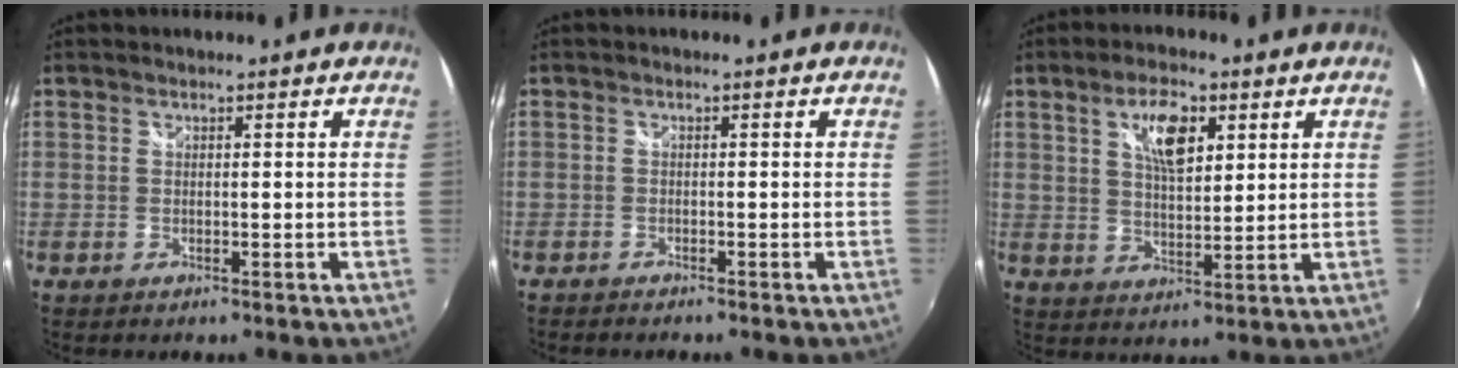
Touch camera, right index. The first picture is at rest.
{"total": 1.9, "force": [-1.8, 0.3, 0.4], "torque": [-0.019, -0.012, -0.035]}
{"total": 7.8, "force": [3.4, 3.2, 6.3], "torque": [-0.113, 0.009, 0.061]}